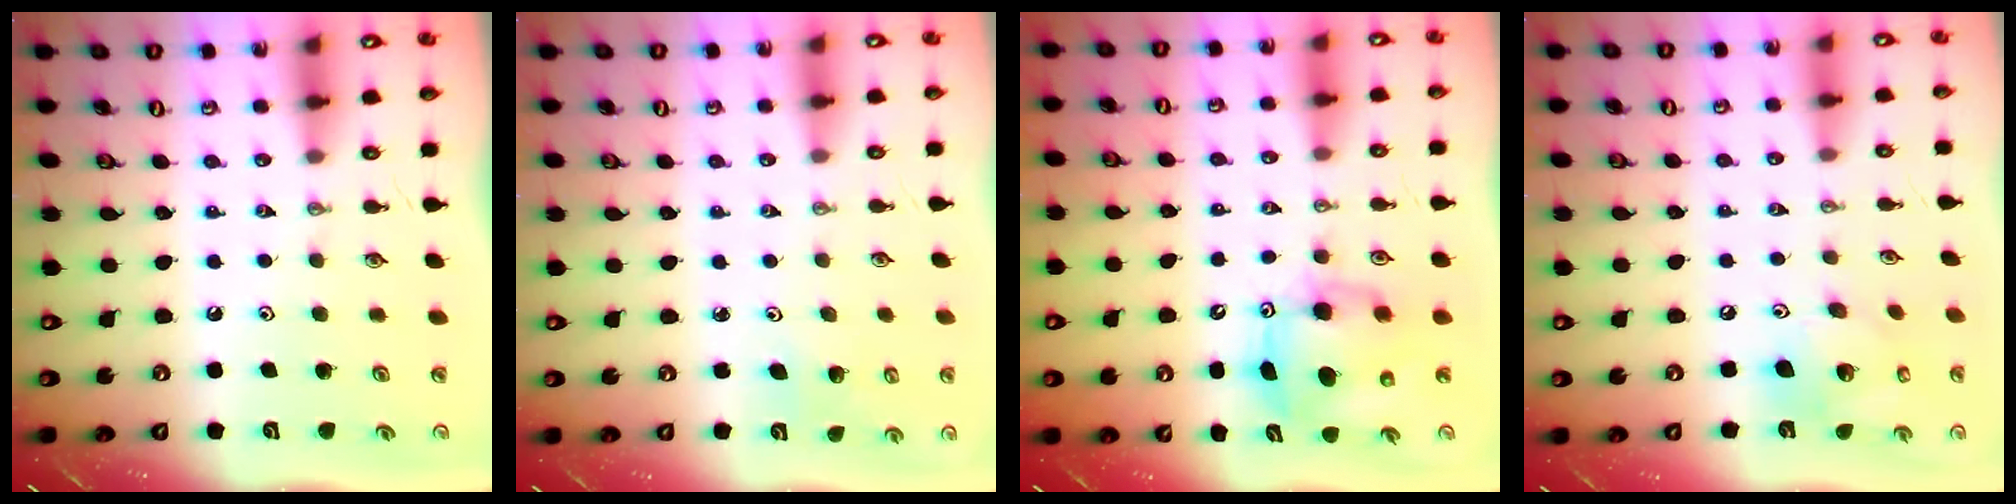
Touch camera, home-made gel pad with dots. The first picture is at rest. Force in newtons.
{"total": 3.0, "press": 2.9, "slide": 0.9}
{"total": 8.6, "press": 8.6, "slide": 0.7}
{"total": 15.2, "press": 14.8, "slide": 3.4}